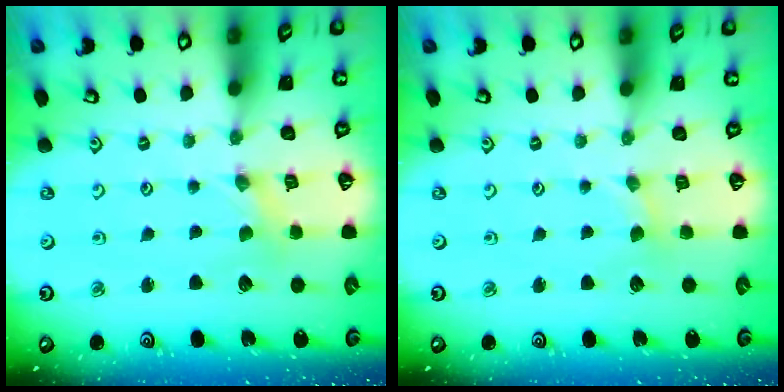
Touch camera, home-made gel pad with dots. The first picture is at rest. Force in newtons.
{"total": 1.0, "press": 1.0, "slide": 0.2}